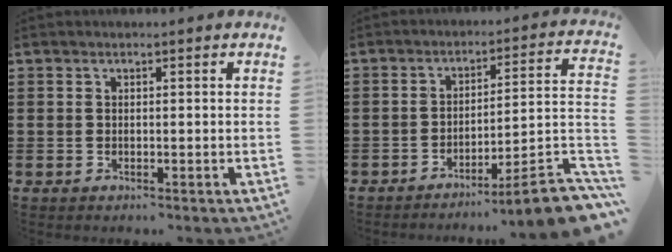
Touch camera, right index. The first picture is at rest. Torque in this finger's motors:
{"motor_torque": [1.63, -0.51, 0.09, 0.00]}